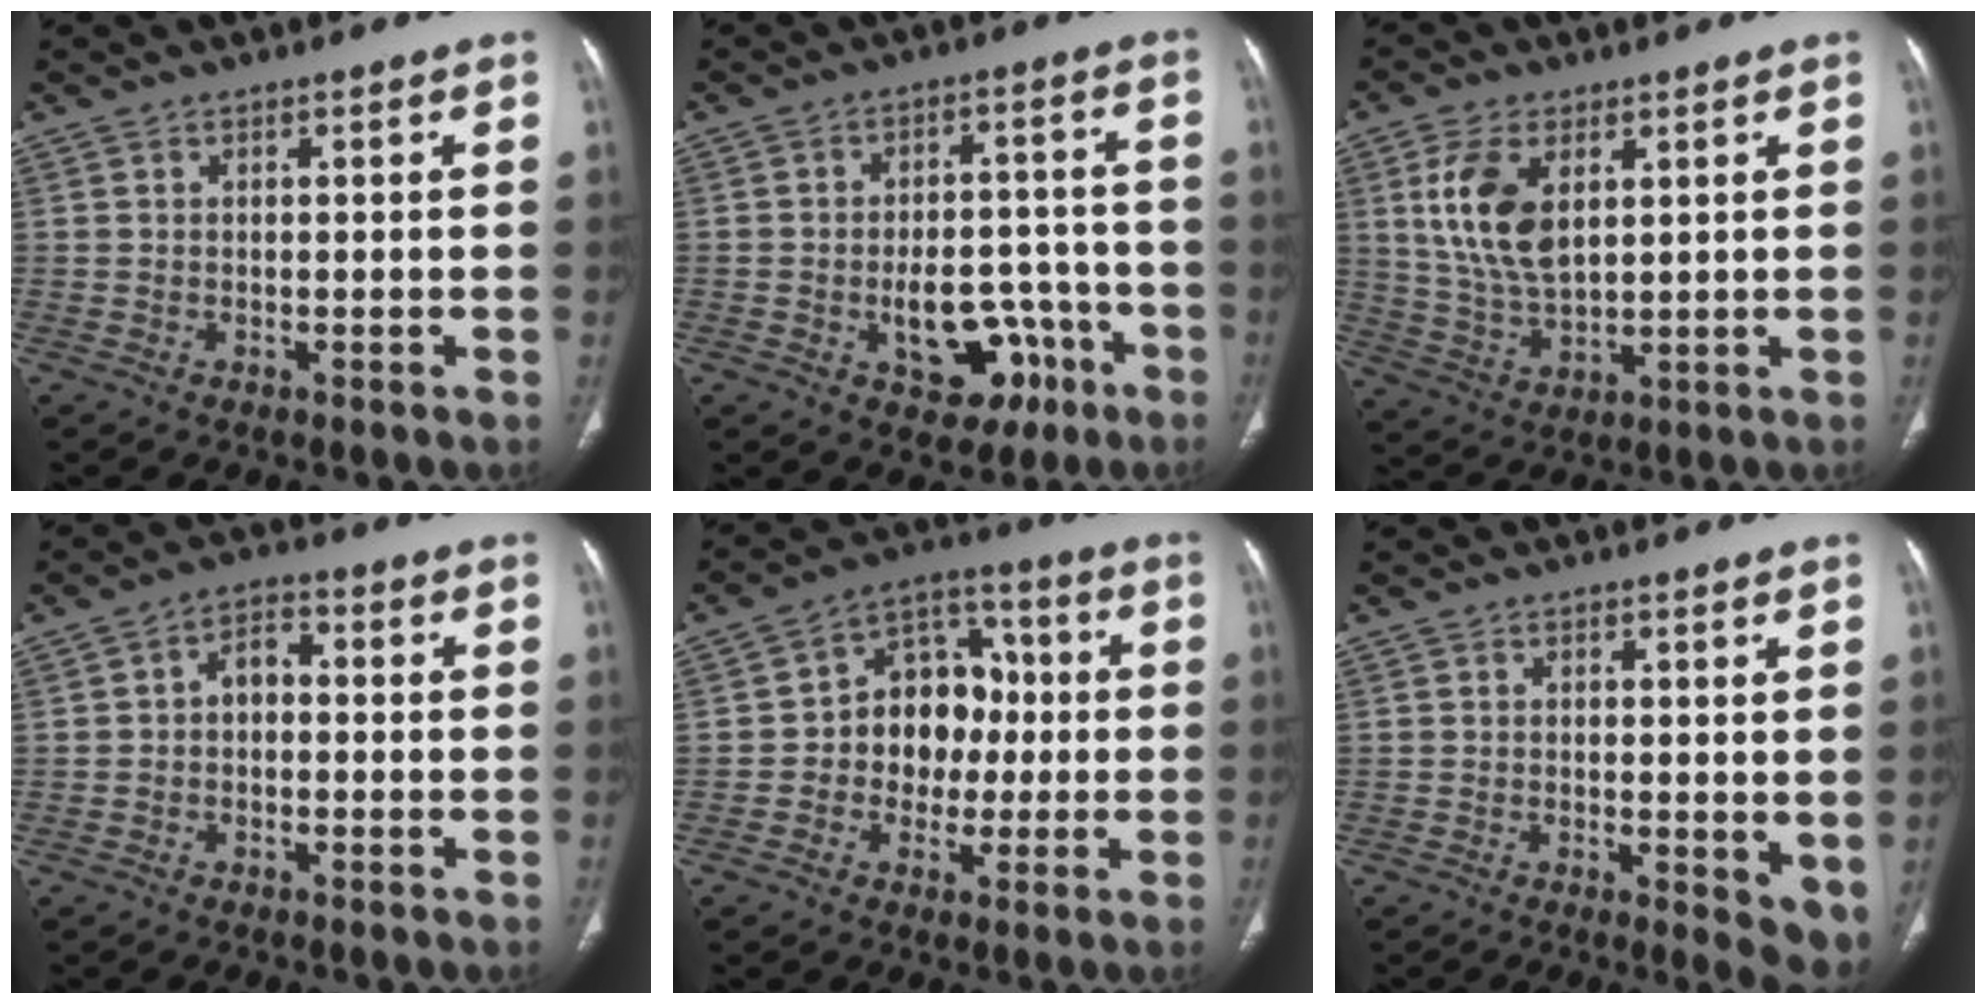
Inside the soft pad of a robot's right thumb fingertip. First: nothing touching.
{"total": 12.0, "force": [-5.0, 7.9, 7.6], "torque": [-0.068, 0.049, -0.056]}
{"total": 11.5, "force": [3.6, 6.3, 8.9], "torque": [-0.172, -0.014, 0.076]}
{"total": 4.4, "force": [-0.3, 3.1, 3.1], "torque": [-0.036, 0.018, -0.016]}
{"total": 12.2, "force": [-0.6, 9.6, 7.5], "torque": [-0.069, 0.037, -0.017]}
{"total": 5.5, "force": [0.0, 2.1, 5.1], "torque": [-0.059, -0.015, 0.001]}